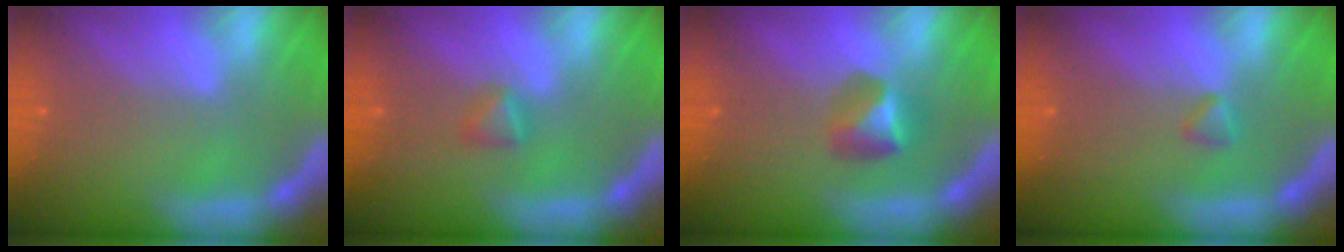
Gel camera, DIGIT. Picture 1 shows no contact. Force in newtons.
{"total": 1.4}
{"total": 2.4}
{"total": 0.9}